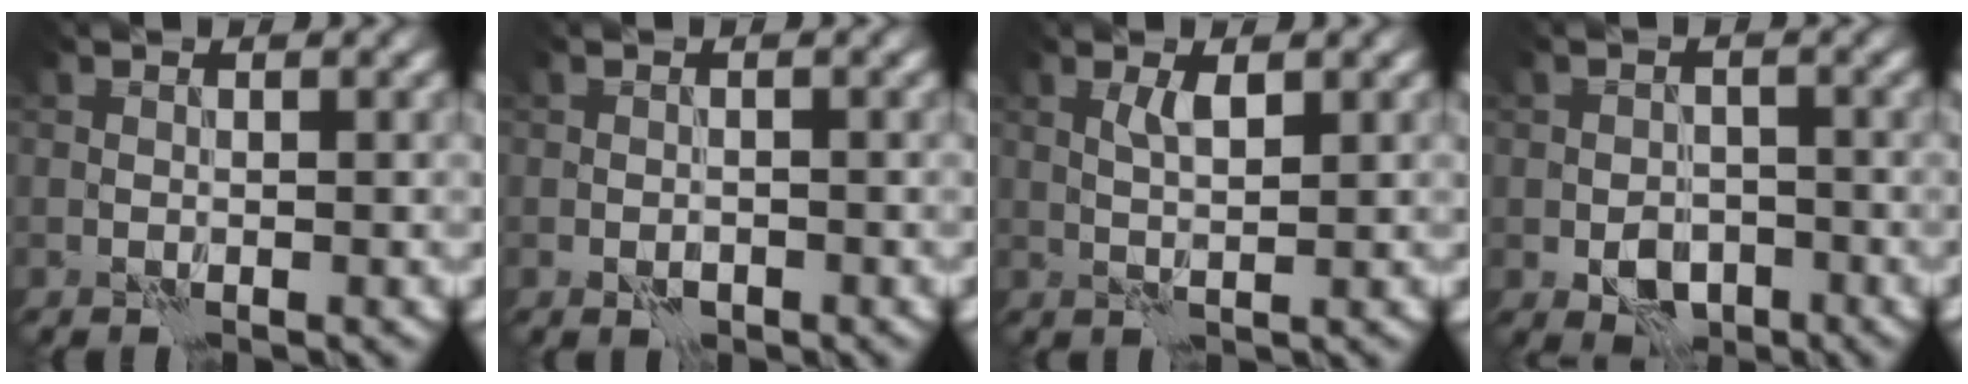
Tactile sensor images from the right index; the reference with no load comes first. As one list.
[{"total": 1.1, "force": [-0.6, 0.7, 0.7], "torque": [-0.014, -0.001, -0.011]}, {"total": 1.8, "force": [0.7, 0.3, 1.6], "torque": [-0.036, -0.001, 0.012]}, {"total": 3.4, "force": [-1.4, 2.4, 2.0], "torque": [-0.032, -0.005, -0.026]}]